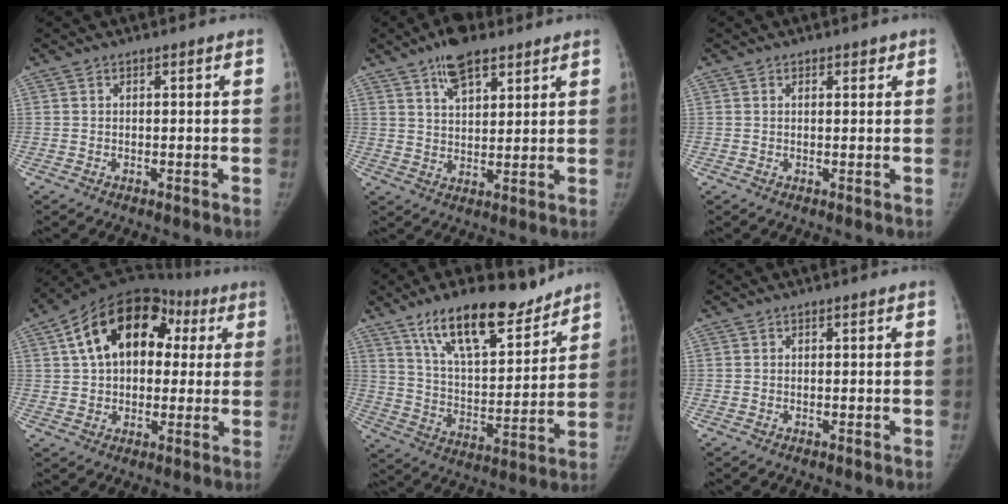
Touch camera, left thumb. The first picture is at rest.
{"total": 8.9, "force": [5.8, 4.1, 5.4], "torque": [-0.071, -0.024, 0.099]}
{"total": 1.3, "force": [0.9, 0.7, 0.5], "torque": [0.002, -0.005, 0.011]}
{"total": 19.6, "force": [5.6, 12.9, 13.6], "torque": [-0.196, 0.036, 0.081]}
{"total": 18.0, "force": [13.1, 6.7, 10.4], "torque": [-0.129, -0.073, 0.227]}
{"total": 0.0}